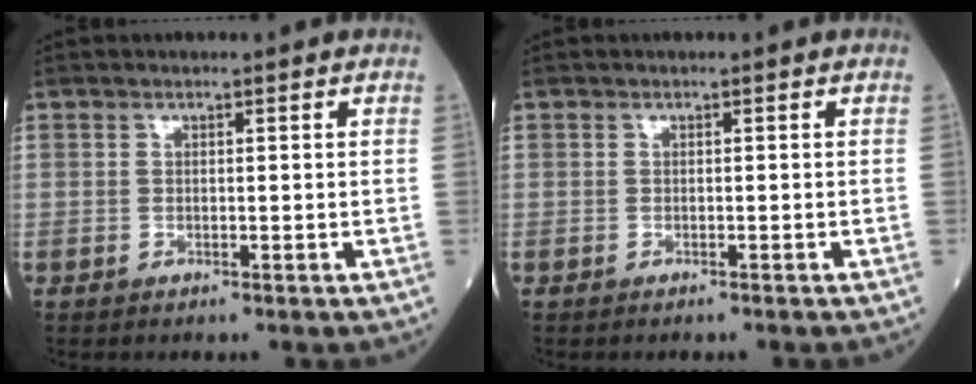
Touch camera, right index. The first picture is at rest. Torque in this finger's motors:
{"motor_torque": [0.09, 0.00, 0.07, 0.02]}